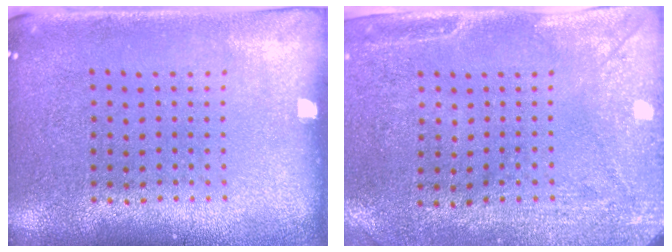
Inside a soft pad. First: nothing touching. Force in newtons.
{"total": 3.0, "press": 2.3, "slide": 1.8}